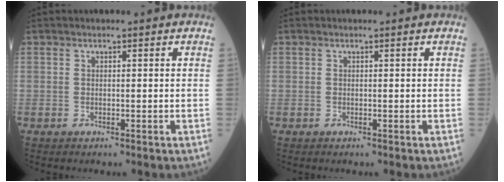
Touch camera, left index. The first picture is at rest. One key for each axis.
{"total": 0.0}